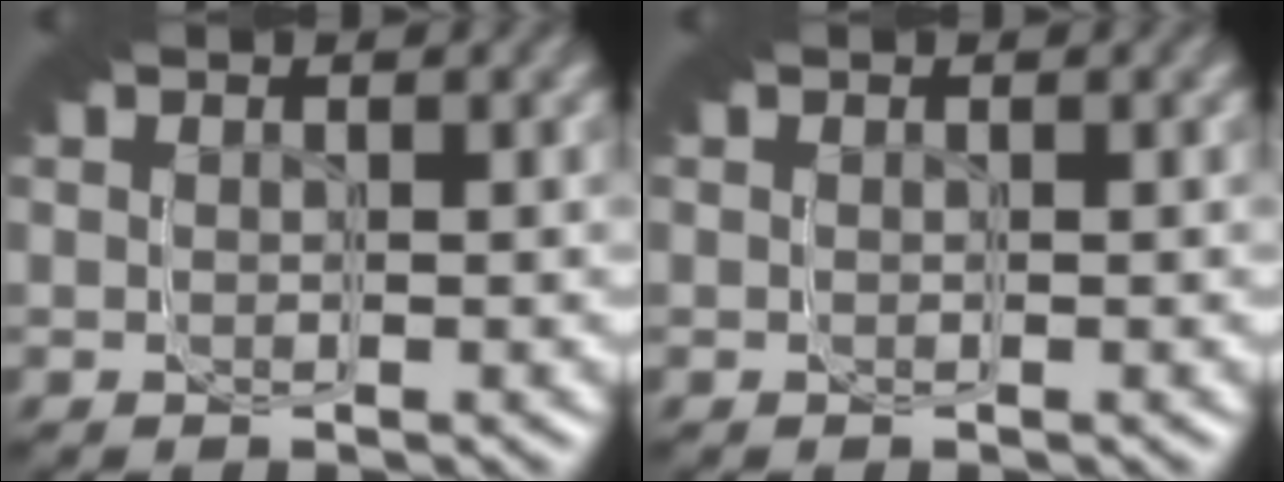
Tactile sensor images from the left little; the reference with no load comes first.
{"total": 0.0}